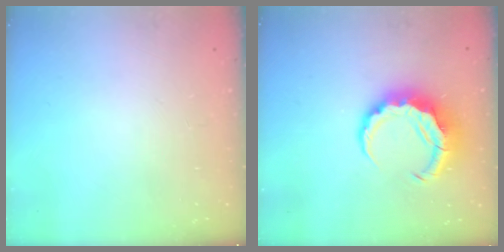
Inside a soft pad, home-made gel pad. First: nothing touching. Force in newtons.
{"total": 8.8, "press": 8.6, "slide": 1.6}